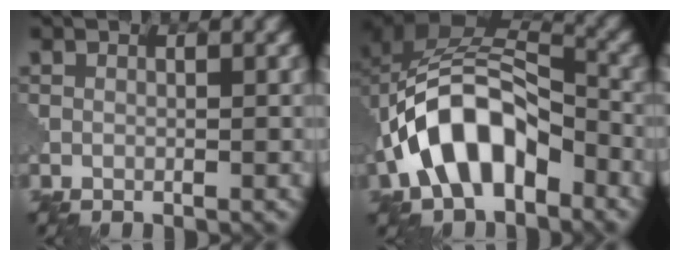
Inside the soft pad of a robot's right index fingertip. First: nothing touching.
{"total": 10.8, "force": [-4.0, 6.2, 8.0], "torque": [-0.148, 0.015, -0.078]}